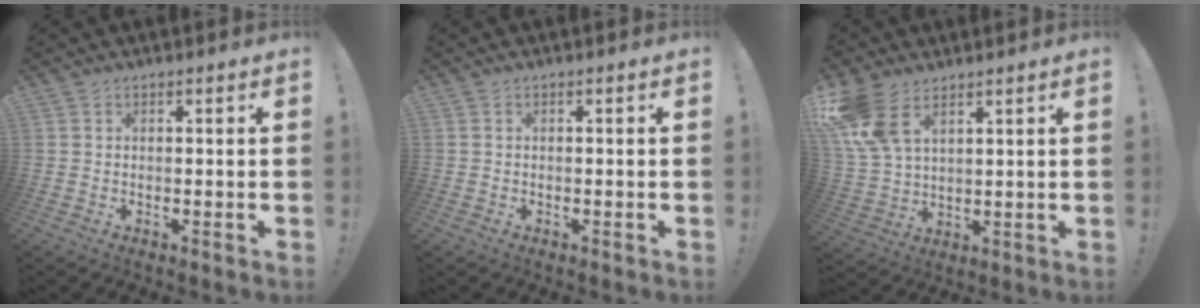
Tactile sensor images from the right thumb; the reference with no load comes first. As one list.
[{"total": 0.7, "force": [-0.4, 0.5, 0.0], "torque": [0.002, 0.002, -0.008]}, {"total": 11.5, "force": [6.7, 6.5, 6.8], "torque": [-0.141, -0.027, 0.134]}]